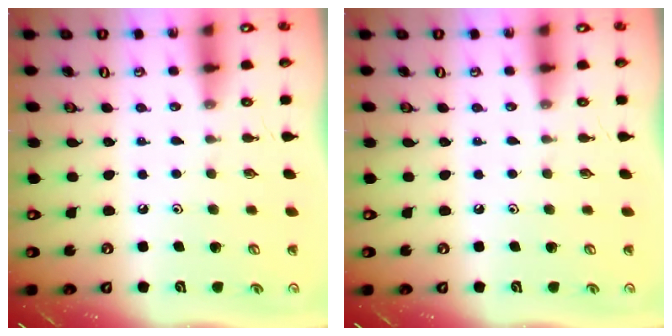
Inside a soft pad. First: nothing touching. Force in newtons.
{"total": 0.0}